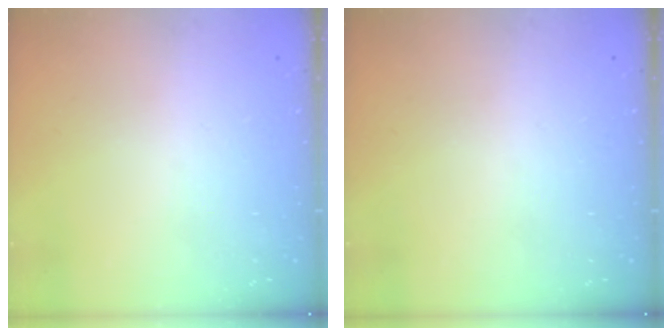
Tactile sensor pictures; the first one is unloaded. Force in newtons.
{"total": 0.0}